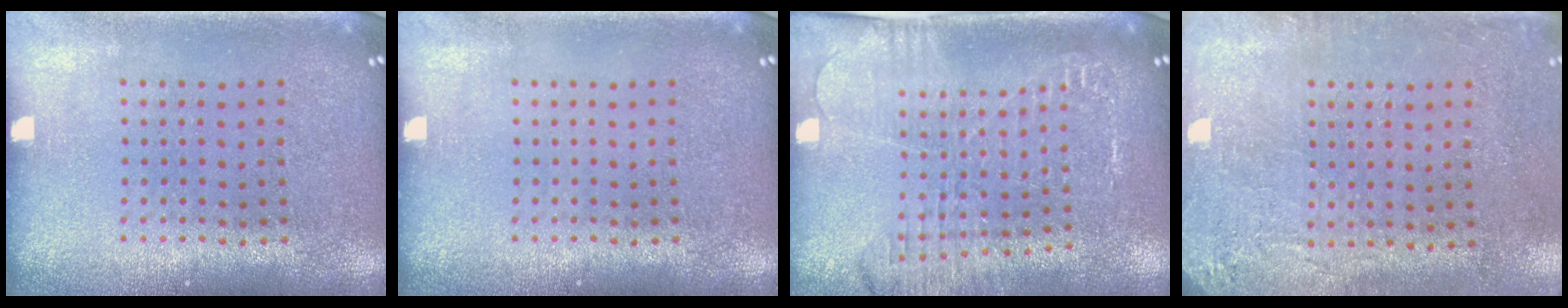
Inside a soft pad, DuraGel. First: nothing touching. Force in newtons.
{"total": 0.0}
{"total": 1.9, "press": 1.9, "slide": 0.3}
{"total": 2.8, "press": 2.3, "slide": 1.6}